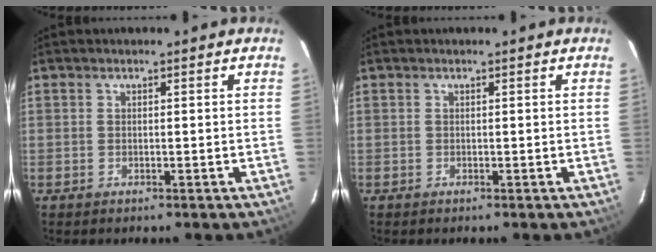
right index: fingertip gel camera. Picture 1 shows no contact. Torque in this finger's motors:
{"motor_torque": [0.06, 0.07, 0.00, 0.00]}